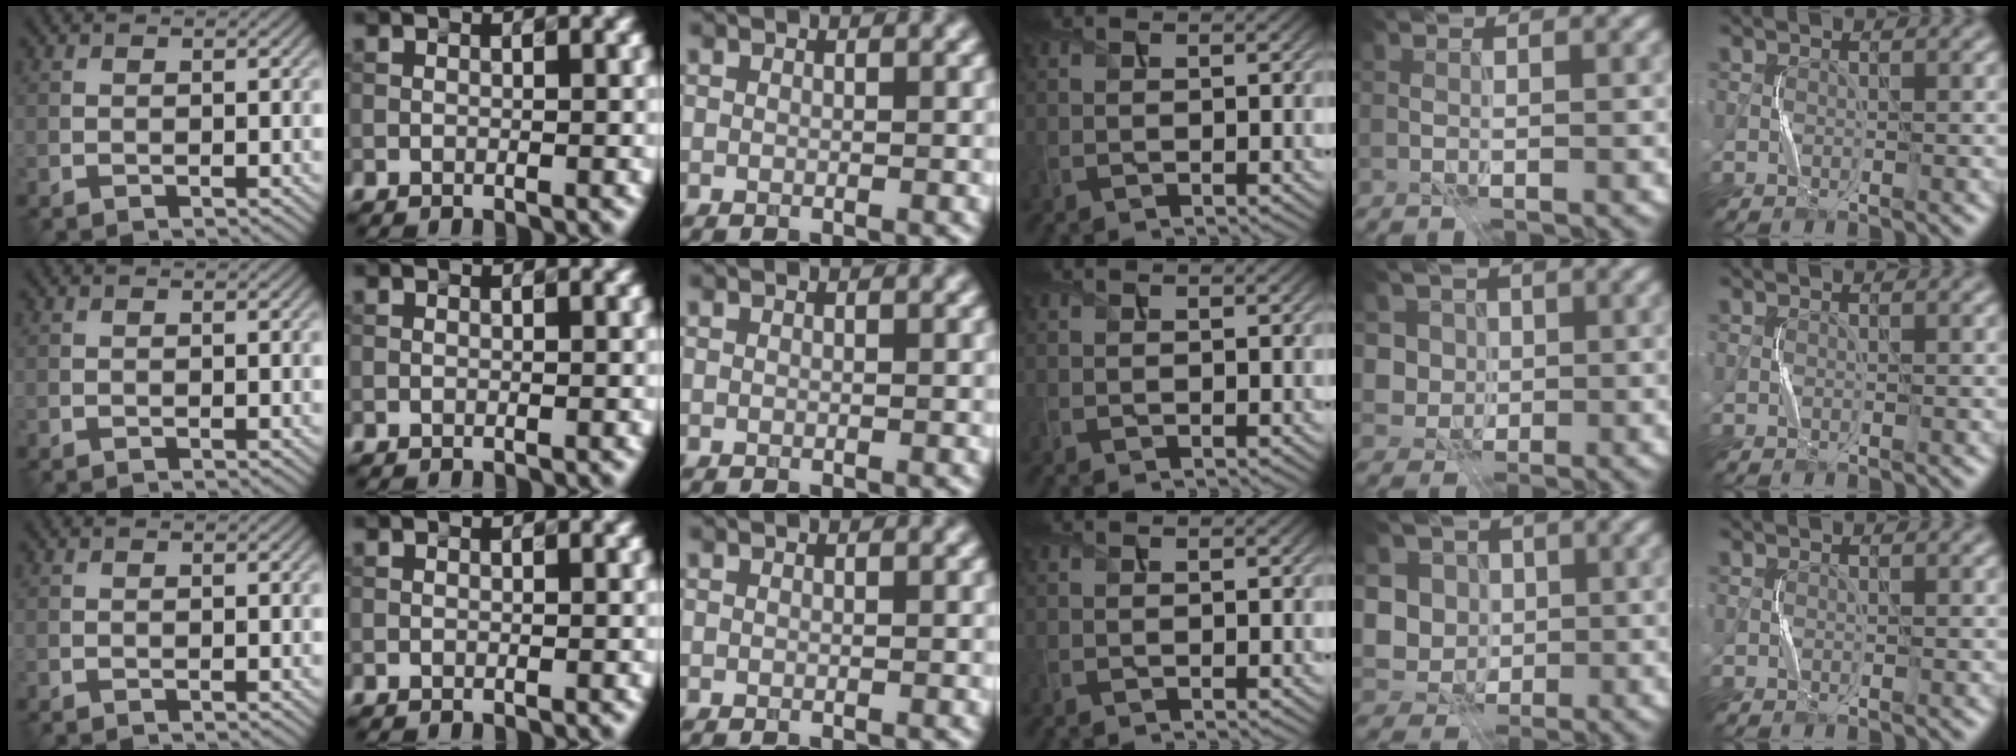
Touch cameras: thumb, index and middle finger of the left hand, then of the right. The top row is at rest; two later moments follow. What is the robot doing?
{"motion": "press", "object": "toy piano key"}